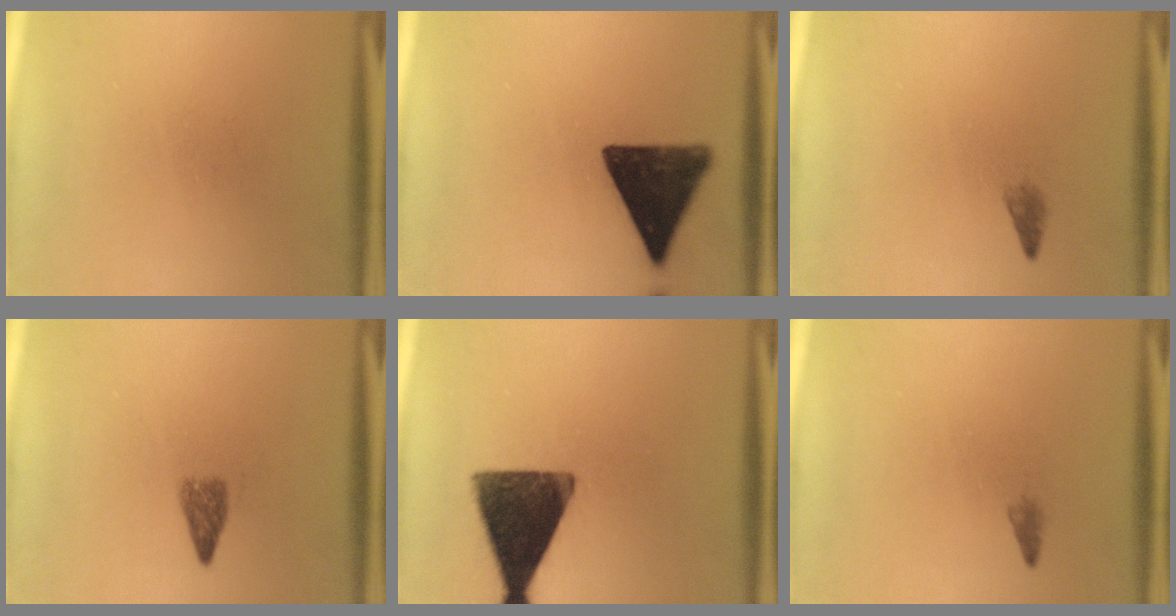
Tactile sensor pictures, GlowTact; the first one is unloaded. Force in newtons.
{"total": 15.0}
{"total": 1.2}
{"total": 2.3}
{"total": 14.1}
{"total": 0.9}